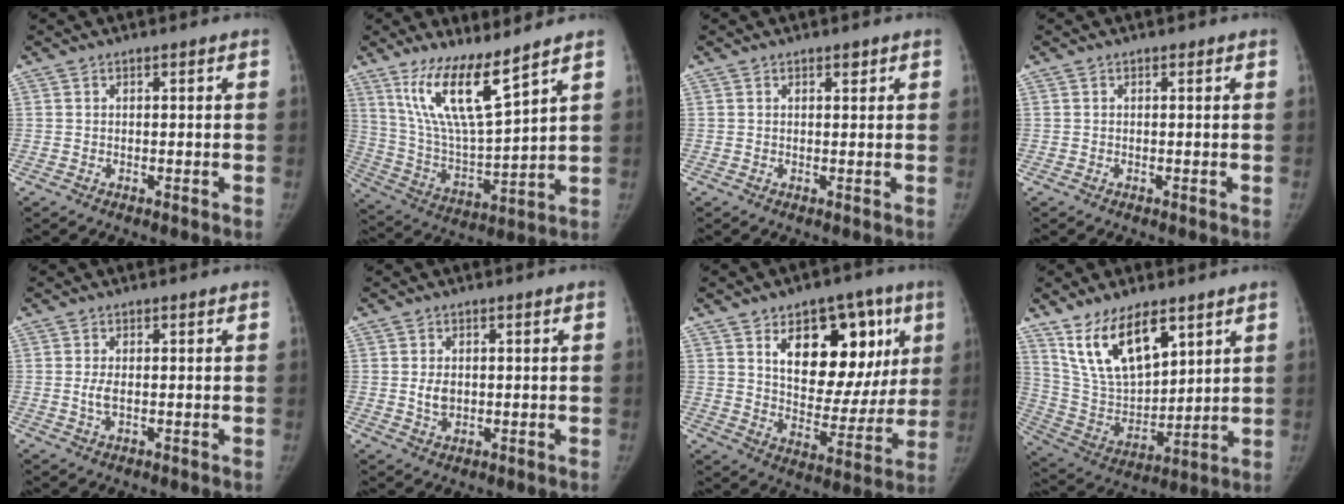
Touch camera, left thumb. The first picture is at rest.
{"total": 14.4, "force": [9.7, 2.5, 10.4], "torque": [-0.183, -0.065, 0.201]}
{"total": 1.1, "force": [0.7, 0.5, 0.6], "torque": [-0.001, -0.004, 0.010]}
{"total": 0.0}
{"total": 2.1, "force": [0.0, 0.9, 1.9], "torque": [-0.046, -0.001, 0.001]}
{"total": 3.1, "force": [0.2, 2.2, 2.2], "torque": [-0.033, -0.004, 0.008]}
{"total": 20.8, "force": [7.8, 12.1, 15.1], "torque": [-0.147, -0.028, 0.117]}
{"total": 16.1, "force": [9.7, 7.5, 10.4], "torque": [-0.156, -0.044, 0.202]}